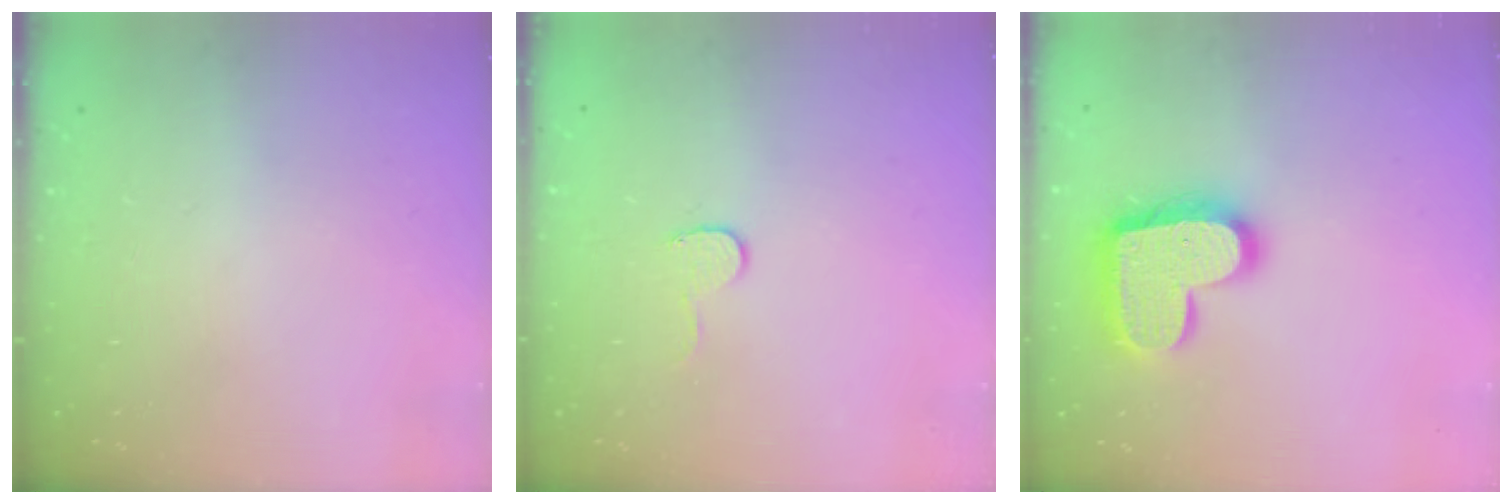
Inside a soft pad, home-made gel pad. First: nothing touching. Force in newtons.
{"total": 4.9, "press": 4.9, "slide": 0.4}
{"total": 18.1, "press": 18.1, "slide": 1.1}